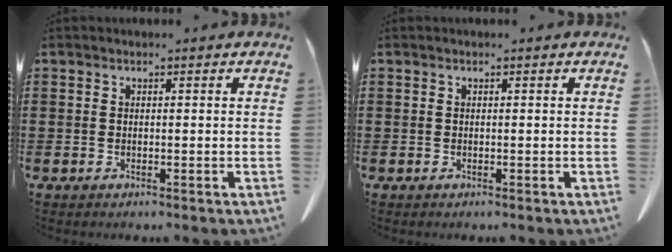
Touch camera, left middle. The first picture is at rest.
{"total": 0.0}